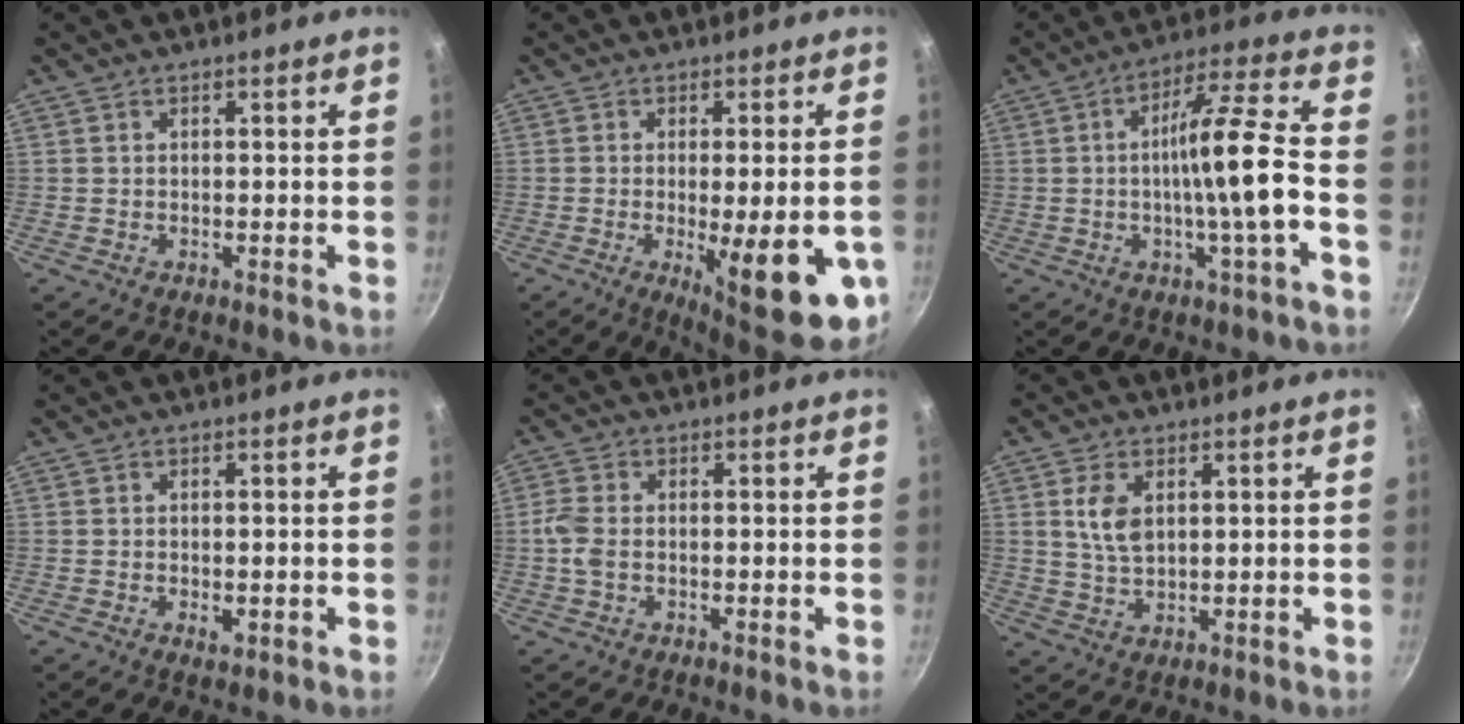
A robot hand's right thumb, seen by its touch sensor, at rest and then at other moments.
{"total": 16.7, "force": [-4.4, 4.5, 15.5], "torque": [-0.180, -0.009, -0.047]}
{"total": 12.8, "force": [-2.2, 0.6, 12.6], "torque": [-0.202, 0.030, -0.039]}
{"total": 2.4, "force": [-0.7, 1.2, 1.9], "torque": [-0.032, -0.003, -0.008]}
{"total": 3.8, "force": [-0.6, 2.3, 2.9], "torque": [-0.072, 0.006, -0.020]}
{"total": 6.0, "force": [1.7, 3.6, 4.5], "torque": [-0.084, -0.007, 0.035]}